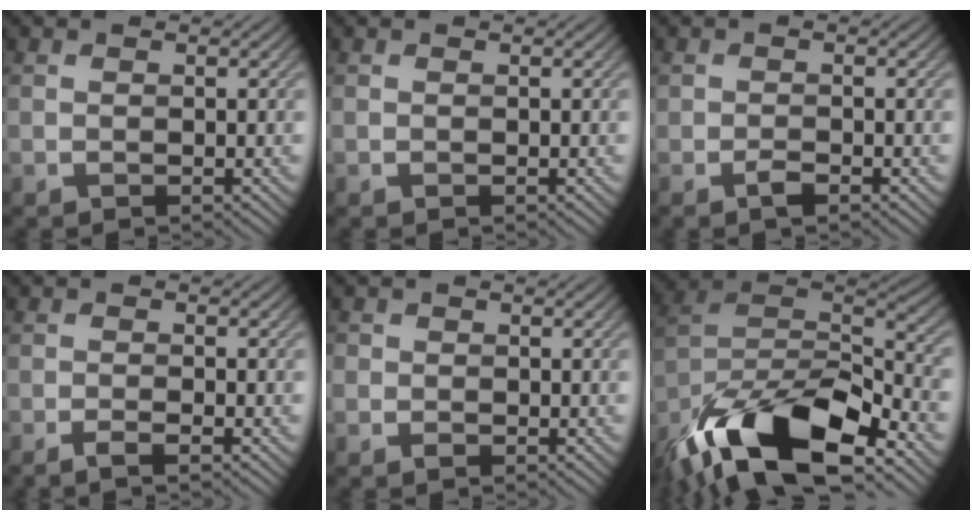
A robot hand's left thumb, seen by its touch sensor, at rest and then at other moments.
{"total": 0.0}
{"total": 0.8, "force": [-0.6, 0.4, 0.4], "torque": [-0.005, 0.003, -0.012]}
{"total": 1.9, "force": [-1.4, 0.1, 1.4], "torque": [-0.024, 0.004, -0.032]}
{"total": 1.2, "force": [-0.5, 1.0, 0.3], "torque": [-0.002, -0.003, -0.014]}
{"total": 18.6, "force": [-11.9, 7.5, 12.2], "torque": [-0.256, -0.026, -0.204]}